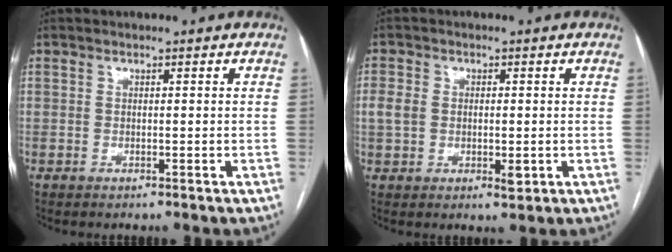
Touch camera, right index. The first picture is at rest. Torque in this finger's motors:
{"motor_torque": [0.33, 0.28, 0.03, 0.02]}